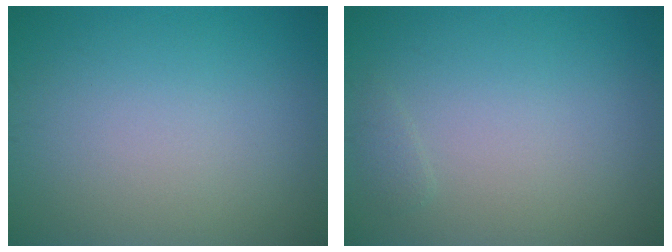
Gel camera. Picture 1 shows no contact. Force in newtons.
{"total": 0.6, "press": 0.6, "slide": 0.1}